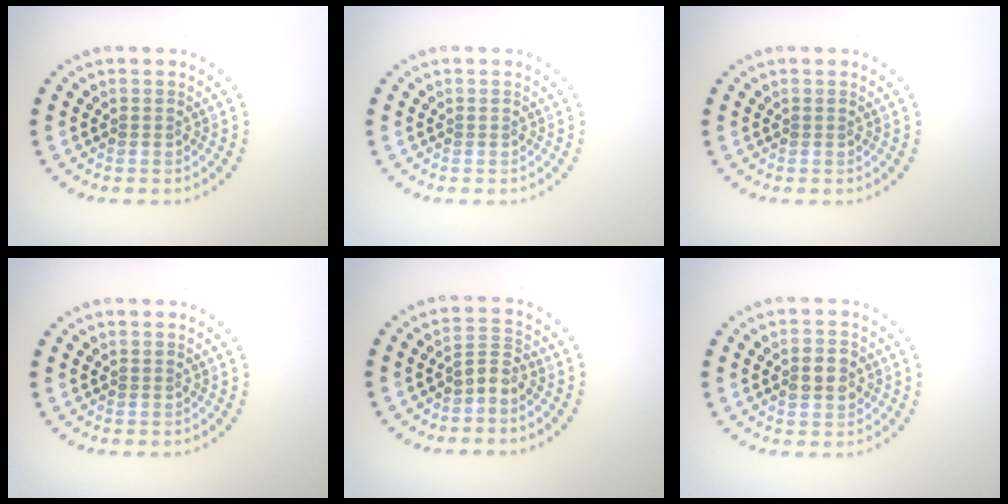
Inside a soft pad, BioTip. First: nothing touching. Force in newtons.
{"total": 0.0}
{"total": 0.0}
{"total": 0.0}
{"total": 1.8, "press": 1.2, "slide": 1.3}
{"total": 2.7, "press": 2.7, "slide": 0.1}